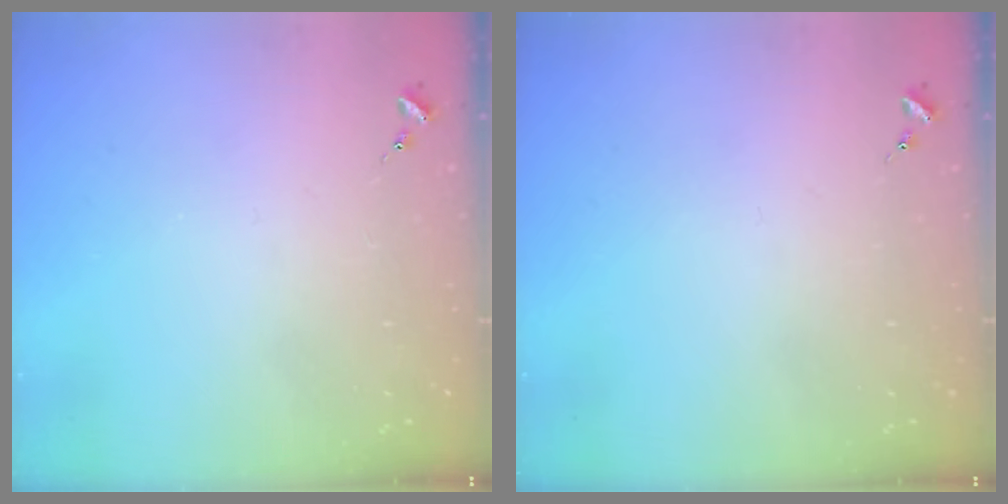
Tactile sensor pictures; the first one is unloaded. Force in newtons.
{"total": 0.0}